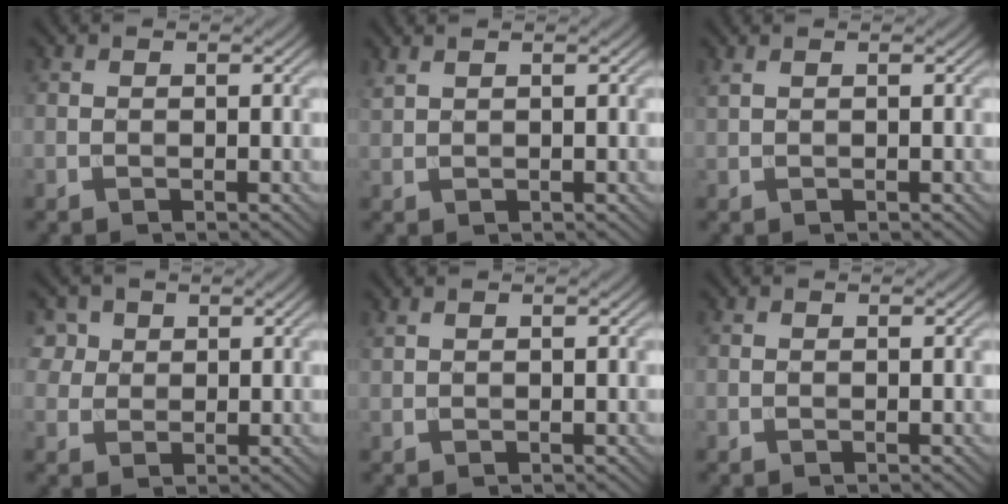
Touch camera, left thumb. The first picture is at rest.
{"total": 1.2, "force": [1.0, 0.1, 0.6], "torque": [-0.021, 0.006, 0.024]}
{"total": 0.9, "force": [0.6, 0.1, 0.7], "torque": [-0.020, 0.006, 0.011]}
{"total": 4.0, "force": [1.9, 3.2, 1.3], "torque": [-0.052, -0.001, 0.048]}
{"total": 0.7, "force": [0.6, 0.0, 0.4], "torque": [-0.013, 0.006, 0.013]}
{"total": 0.0}